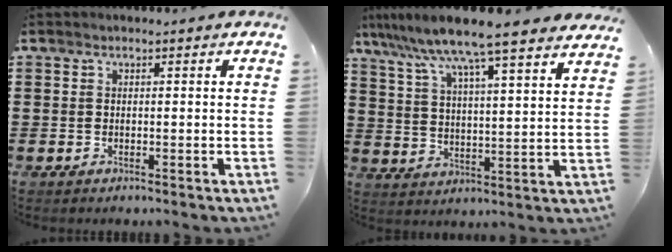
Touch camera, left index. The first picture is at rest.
{"total": 8.6, "force": [7.6, -0.6, 3.8], "torque": [-0.107, -0.047, 0.125]}